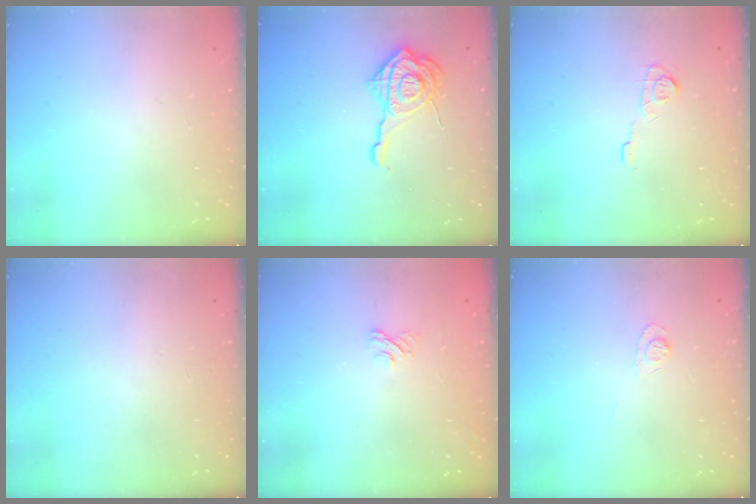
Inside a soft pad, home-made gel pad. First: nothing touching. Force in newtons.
{"total": 15.6, "press": 15.6, "slide": 1.4}
{"total": 6.4, "press": 6.3, "slide": 0.8}
{"total": 0.0}
{"total": 2.9, "press": 2.6, "slide": 1.2}
{"total": 5.0, "press": 4.9, "slide": 0.5}